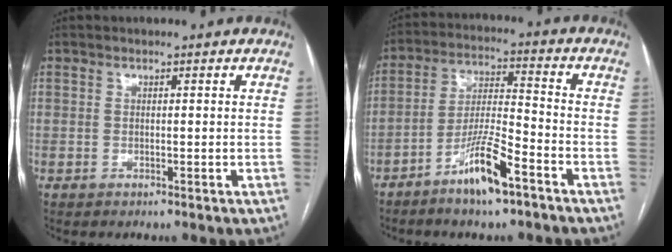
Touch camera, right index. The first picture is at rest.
{"total": 8.7, "force": [-5.6, 1.0, 6.7], "torque": [-0.133, -0.003, -0.103]}